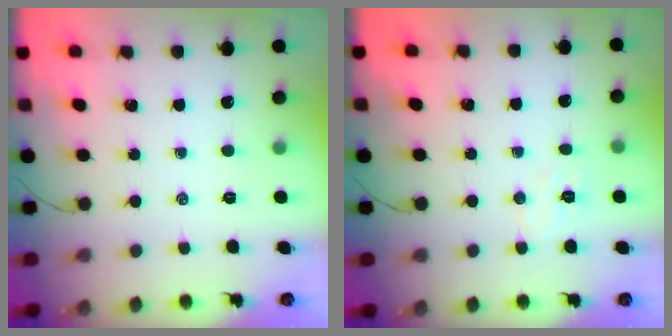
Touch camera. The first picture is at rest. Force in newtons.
{"total": 3.9, "press": 3.8, "slide": 0.9}